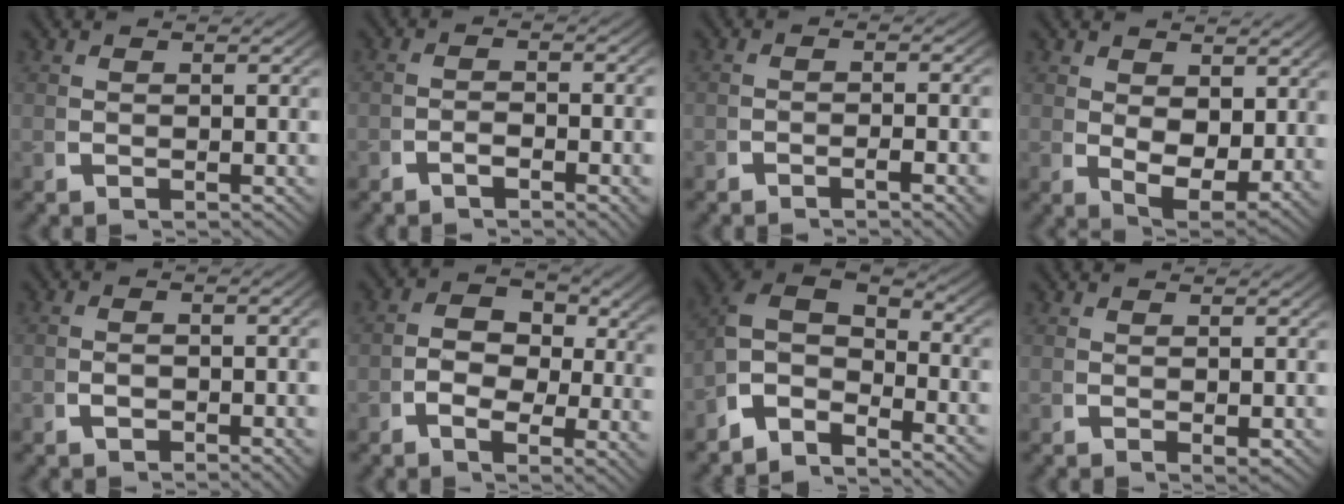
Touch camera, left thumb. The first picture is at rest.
{"total": 2.3, "force": [-1.4, 0.5, 1.7], "torque": [-0.026, 0.001, -0.030]}
{"total": 2.1, "force": [-1.4, 0.2, 1.5], "torque": [-0.019, 0.002, -0.029]}
{"total": 5.7, "force": [0.0, 3.8, 4.2], "torque": [-0.076, -0.038, 0.020]}
{"total": 2.2, "force": [-1.0, 0.8, 1.8], "torque": [-0.029, -0.002, -0.016]}
{"total": 5.6, "force": [0.2, 3.5, 4.4], "torque": [-0.068, -0.020, -0.003]}
{"total": 10.2, "force": [0.5, 7.7, 6.6], "torque": [-0.142, -0.015, -0.013]}
{"total": 0.9, "force": [0.2, 0.5, 0.7], "torque": [-0.010, -0.005, 0.007]}